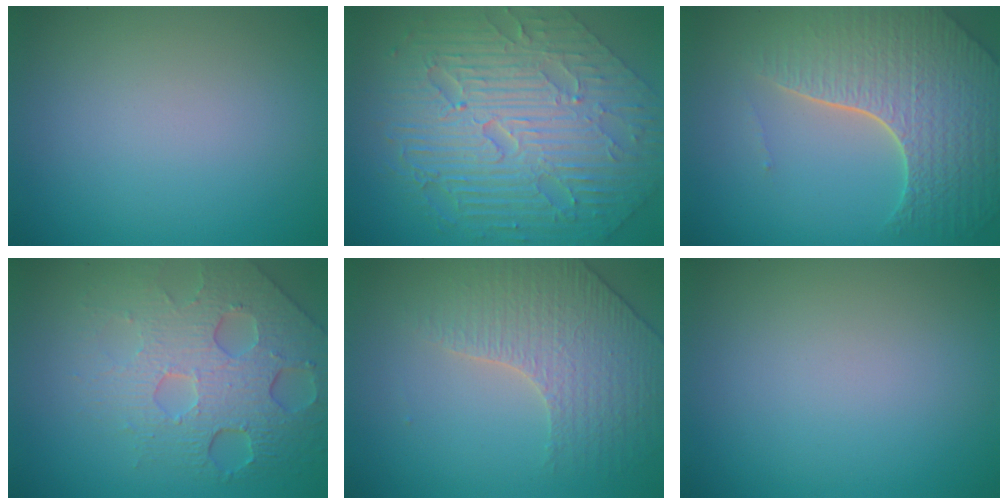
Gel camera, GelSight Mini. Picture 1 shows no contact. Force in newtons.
{"total": 11.4, "press": 7.5, "slide": 8.6}
{"total": 8.1, "press": 5.7, "slide": 5.7}
{"total": 7.7, "press": 5.2, "slide": 5.6}
{"total": 3.9, "press": 3.5, "slide": 1.7}
{"total": 0.0}